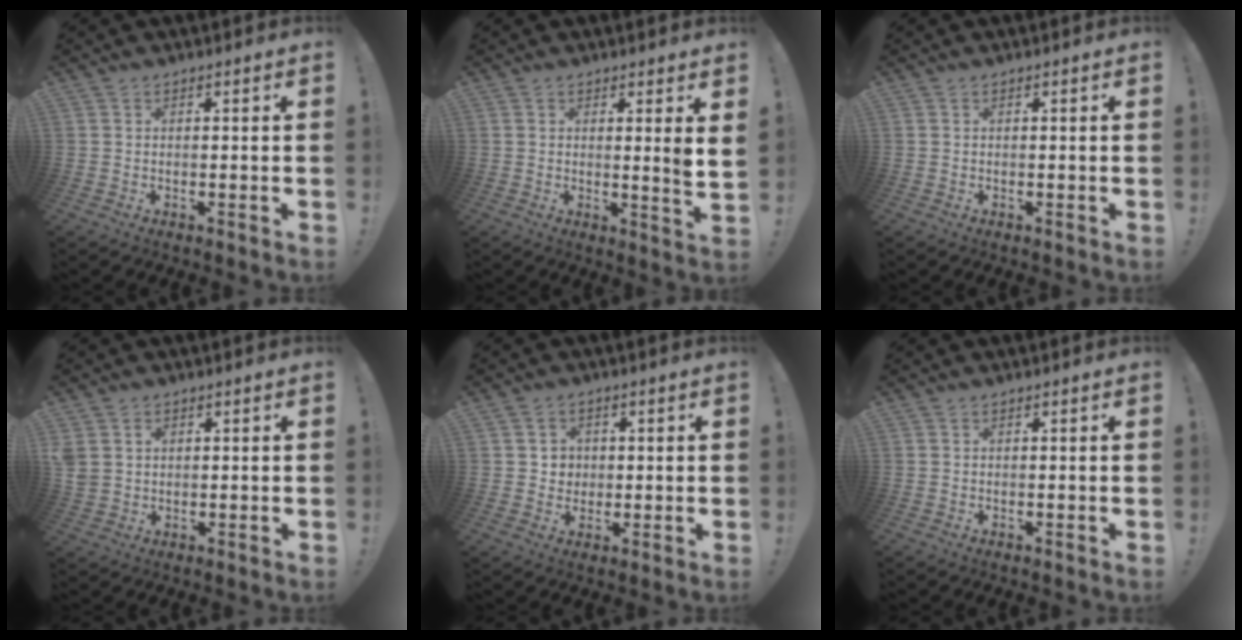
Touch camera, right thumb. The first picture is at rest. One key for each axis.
{"total": 4.0, "fx": 1.7, "fy": -0.6, "fz": 3.6, "tx": -0.043, "ty": -0.025, "tz": 0.023}
{"total": 0.0}
{"total": 3.5, "fx": 1.3, "fy": 2.9, "fz": 1.5, "tx": -0.026, "ty": -0.007, "tz": 0.023}
{"total": 4.5, "fx": 1.0, "fy": 4.3, "fz": 0.9, "tx": -0.020, "ty": -0.002, "tz": 0.020}
{"total": 0.0}